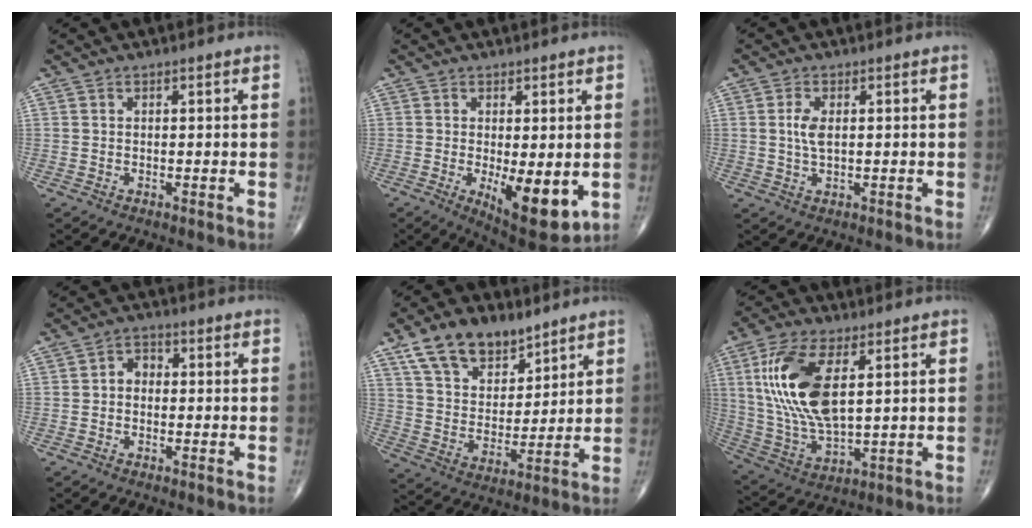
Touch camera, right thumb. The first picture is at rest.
{"total": 11.1, "force": [-2.1, 4.2, 10.1], "torque": [-0.136, -0.027, -0.018]}
{"total": 3.4, "force": [0.5, 1.6, 3.0], "torque": [-0.064, -0.002, 0.011]}
{"total": 2.0, "force": [-0.3, 1.6, 1.1], "torque": [-0.004, 0.008, -0.015]}
{"total": 14.2, "force": [9.3, 8.1, 7.1], "torque": [-0.088, -0.046, 0.171]}
{"total": 16.8, "force": [4.4, 7.6, 14.4], "torque": [-0.296, -0.014, 0.092]}